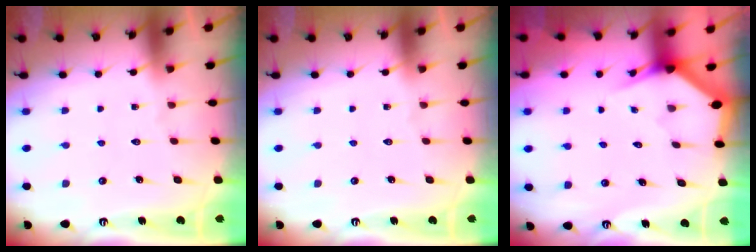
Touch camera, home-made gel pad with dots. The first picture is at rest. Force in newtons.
{"total": 0.0}
{"total": 2.6, "press": 2.6, "slide": 0.2}